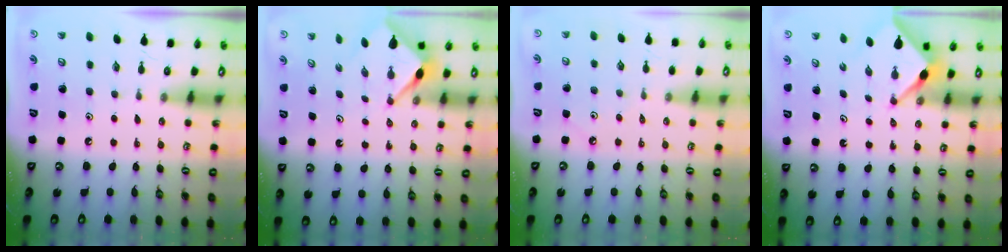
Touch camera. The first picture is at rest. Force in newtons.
{"total": 2.9, "press": 2.9, "slide": 0.3}
{"total": 2.2, "press": 2.1, "slide": 0.4}
{"total": 3.9, "press": 3.9, "slide": 0.3}